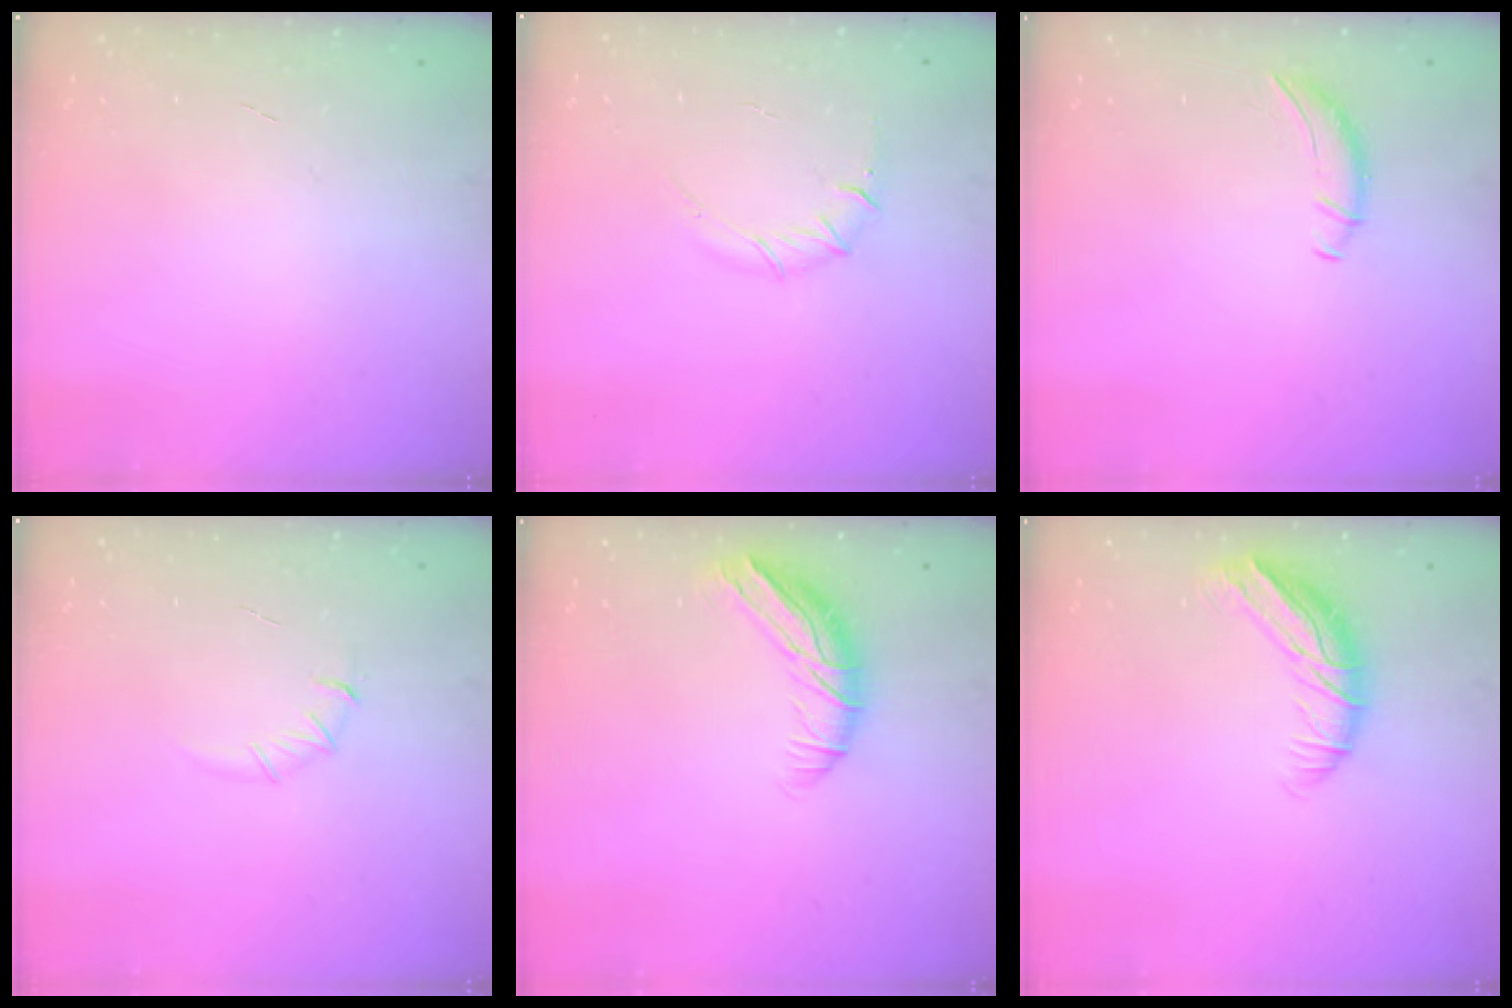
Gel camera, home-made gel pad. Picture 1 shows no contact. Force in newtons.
{"total": 6.3, "press": 6.0, "slide": 2.1}
{"total": 0.0}
{"total": 4.2, "press": 4.0, "slide": 1.3}
{"total": 9.9, "press": 9.7, "slide": 2.1}
{"total": 10.3, "press": 10.2, "slide": 0.8}